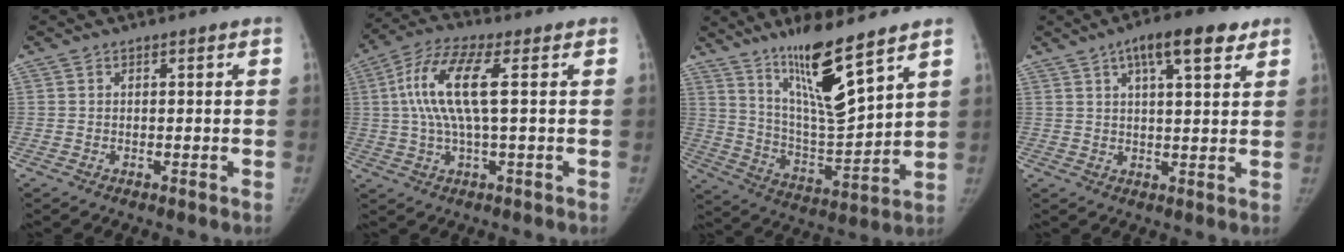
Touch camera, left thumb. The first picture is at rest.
{"total": 11.5, "force": [1.7, 2.8, 11.0], "torque": [-0.251, 0.021, 0.028]}
{"total": 15.2, "force": [10.3, 2.0, 11.0], "torque": [-0.182, -0.078, 0.198]}
{"total": 9.9, "force": [5.5, 3.1, 7.7], "torque": [-0.101, -0.010, 0.080]}